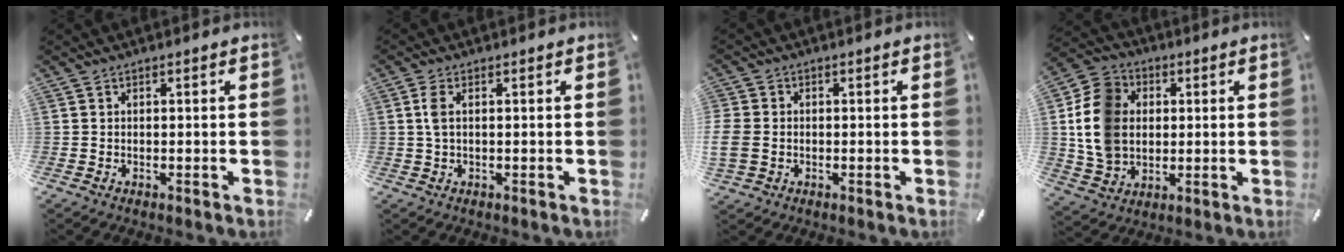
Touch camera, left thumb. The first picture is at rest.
{"total": 2.8, "force": [0.4, 1.0, 2.6], "torque": [-0.060, 0.001, 0.003]}
{"total": 4.7, "force": [-0.5, 4.2, 2.1], "torque": [-0.056, 0.004, -0.010]}
{"total": 13.4, "force": [0.9, 11.4, 7.0], "torque": [-0.168, 0.017, 0.016]}